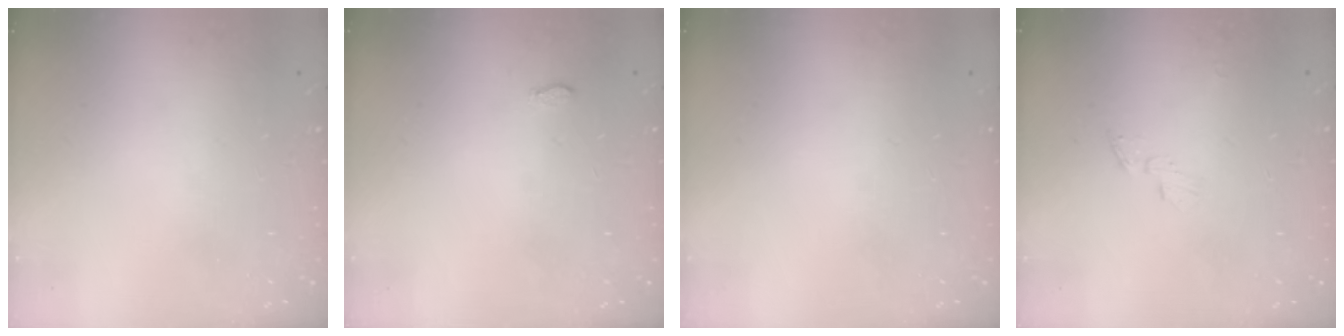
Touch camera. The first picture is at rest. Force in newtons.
{"total": 2.6, "press": 2.5, "slide": 0.4}
{"total": 0.0}
{"total": 3.5, "press": 3.5, "slide": 0.4}